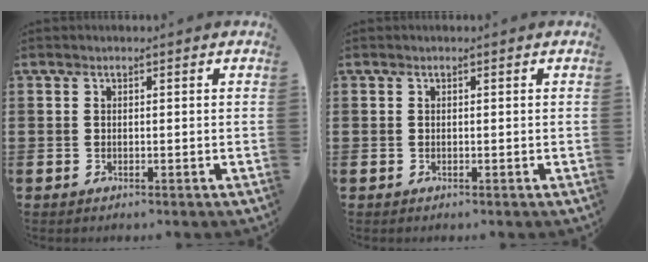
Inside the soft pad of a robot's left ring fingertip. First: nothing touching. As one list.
[{"total": 0.0}]